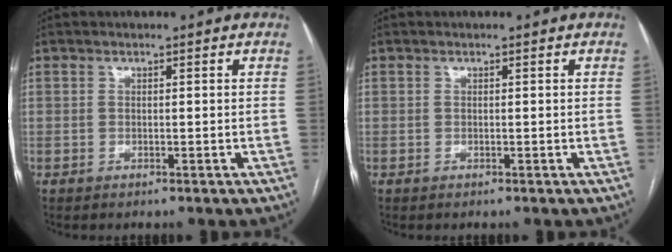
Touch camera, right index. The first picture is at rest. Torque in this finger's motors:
{"motor_torque": [0.01, -0.01, 0.00, 0.00]}